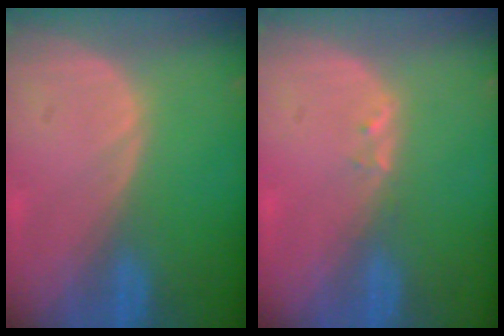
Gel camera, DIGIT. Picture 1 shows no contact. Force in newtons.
{"total": 1.0, "press": 0.9, "slide": 0.5}